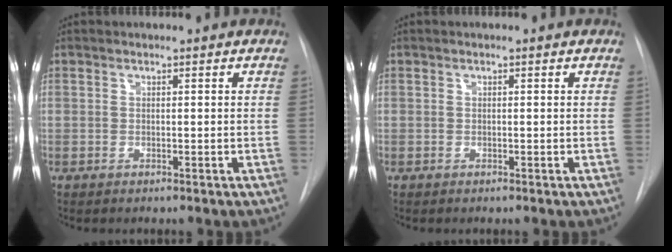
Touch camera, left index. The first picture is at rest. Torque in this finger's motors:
{"motor_torque": [-0.01, 0.03, 0.00, 0.00]}